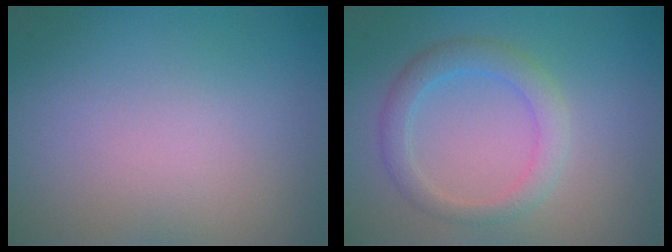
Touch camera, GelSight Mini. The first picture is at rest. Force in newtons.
{"total": 2.9, "press": 2.9, "slide": 0.4}